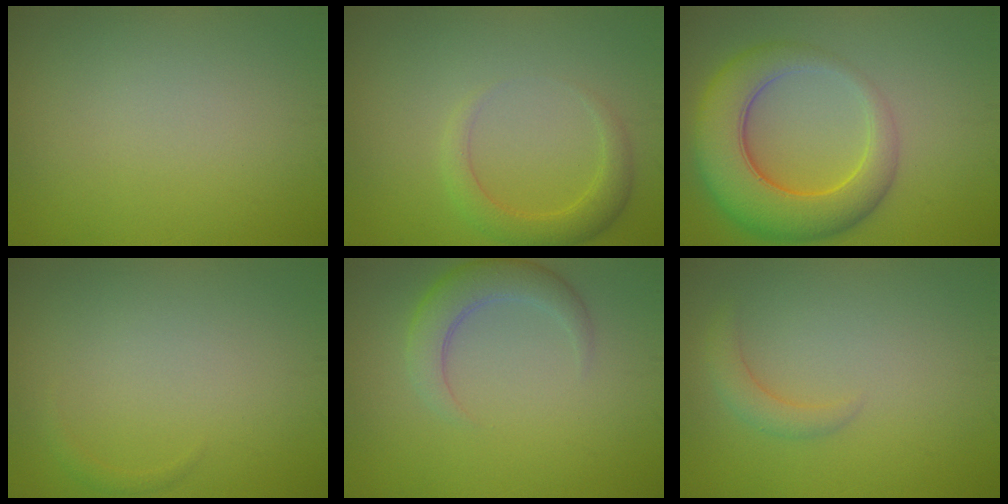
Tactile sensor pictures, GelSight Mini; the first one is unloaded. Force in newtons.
{"total": 2.6, "press": 2.6, "slide": 0.2}
{"total": 8.3, "press": 8.3, "slide": 0.2}
{"total": 0.6, "press": 0.6, "slide": 0.1}
{"total": 3.5, "press": 3.5, "slide": 0.2}
{"total": 1.7, "press": 1.7, "slide": 0.3}